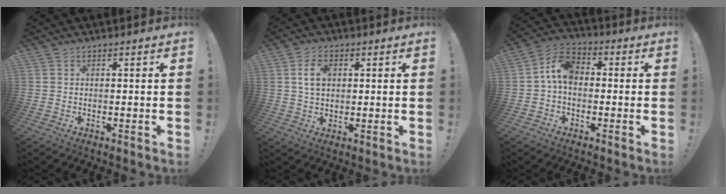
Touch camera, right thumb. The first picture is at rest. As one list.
[{"total": 6.4, "force": [1.5, 4.0, 4.7], "torque": [-0.087, 0.002, 0.024]}, {"total": 10.2, "force": [0.1, 6.6, 7.8], "torque": [-0.149, 0.019, 0.004]}]